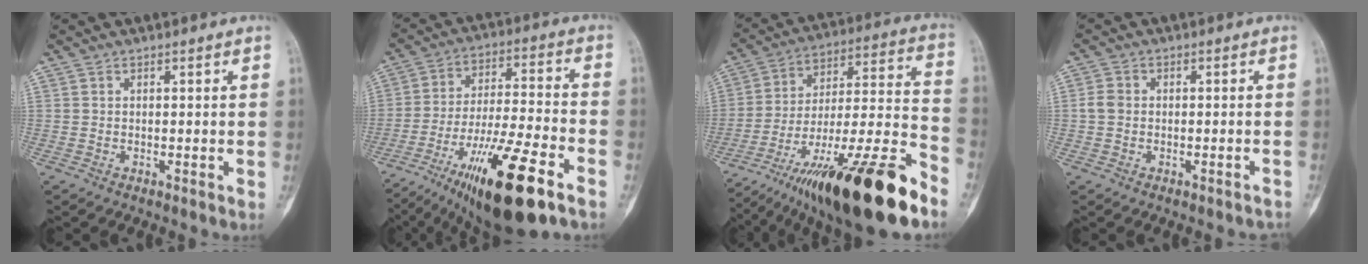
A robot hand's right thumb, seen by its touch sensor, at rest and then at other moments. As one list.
[{"total": 20.9, "force": [-11.5, 4.4, 16.9], "torque": [-0.303, 0.036, -0.194]}, {"total": 30.4, "force": [-19.5, 6.0, 22.6], "torque": [-0.316, 0.055, -0.319]}, {"total": 3.0, "force": [-1.1, 2.4, 1.4], "torque": [-0.023, 0.024, -0.015]}]